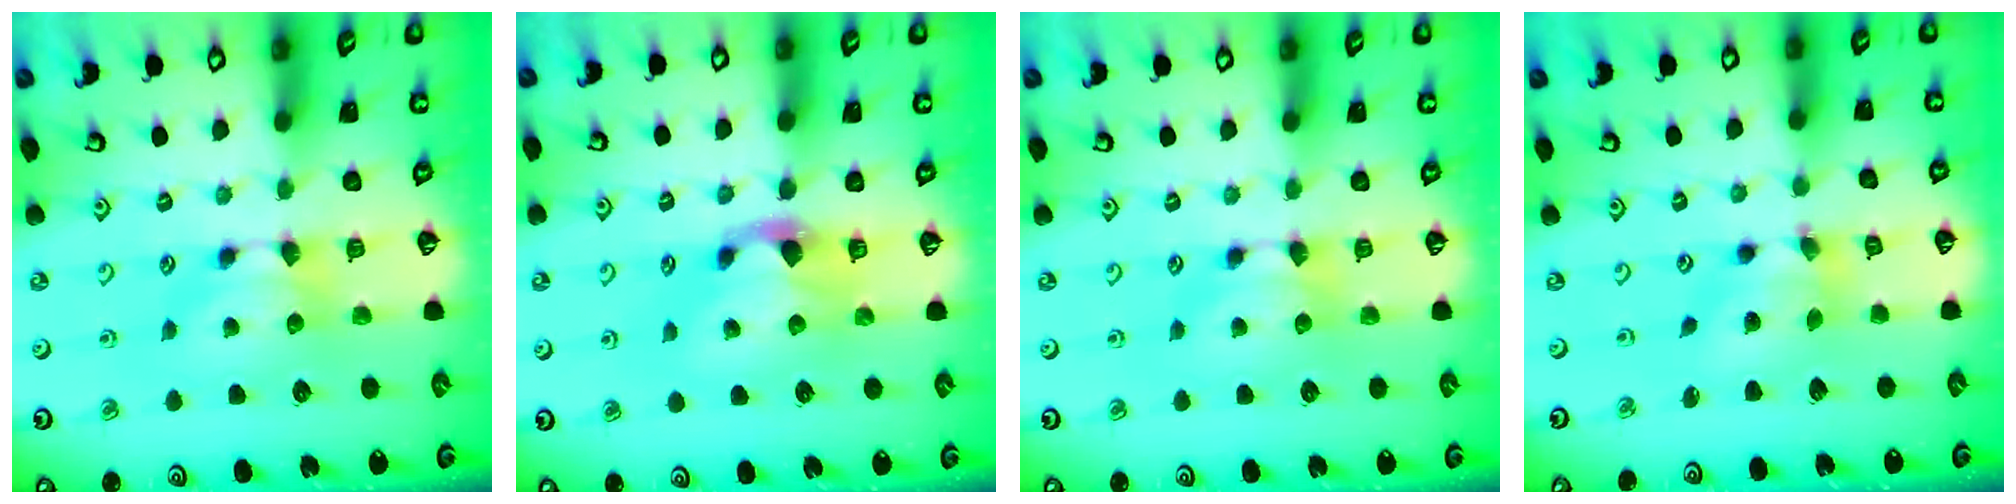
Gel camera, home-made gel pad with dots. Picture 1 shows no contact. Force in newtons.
{"total": 2.2, "press": 1.9, "slide": 1.2}
{"total": 0.0}
{"total": 5.8, "press": 5.5, "slide": 1.8}